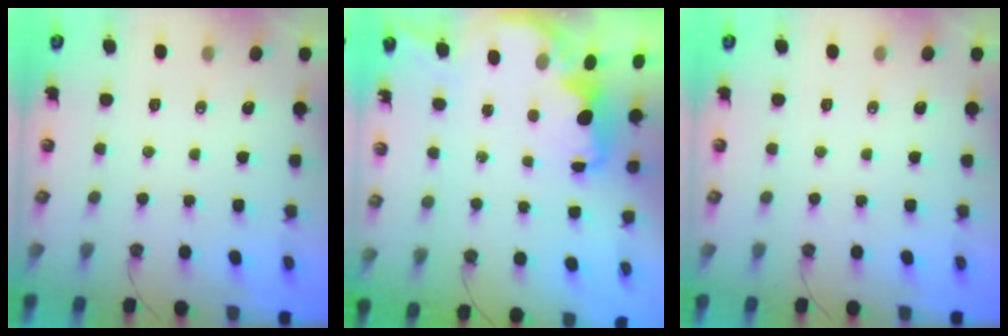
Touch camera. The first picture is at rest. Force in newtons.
{"total": 2.3, "press": 2.2, "slide": 0.8}
{"total": 0.0}